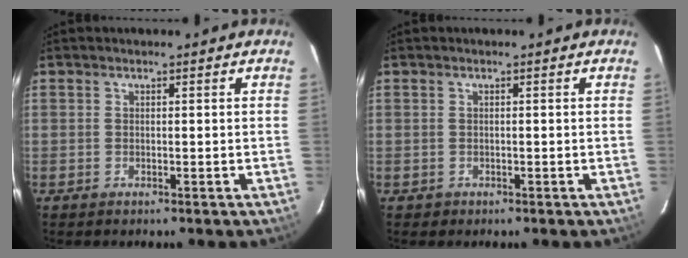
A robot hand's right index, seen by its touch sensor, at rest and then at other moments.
{"total": 2.0, "force": [-1.8, 0.9, -0.3], "torque": [0.002, 0.005, -0.032]}